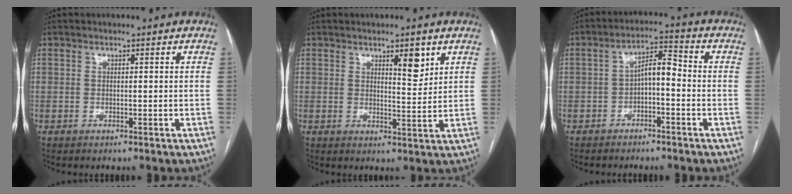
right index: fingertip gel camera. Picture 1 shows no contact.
{"total": 4.5, "force": [2.6, 1.1, 3.5], "torque": [-0.050, -0.009, 0.039]}
{"total": 5.1, "force": [-1.2, 1.8, 4.6], "torque": [-0.081, 0.025, -0.022]}